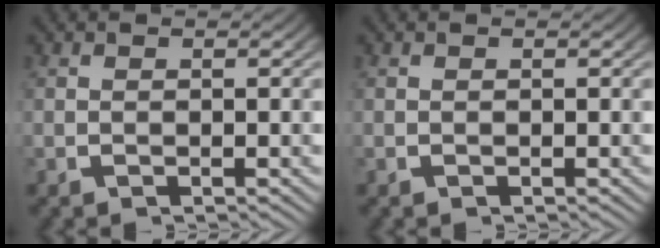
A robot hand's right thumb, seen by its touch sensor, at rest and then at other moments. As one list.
[{"total": 0.0}]